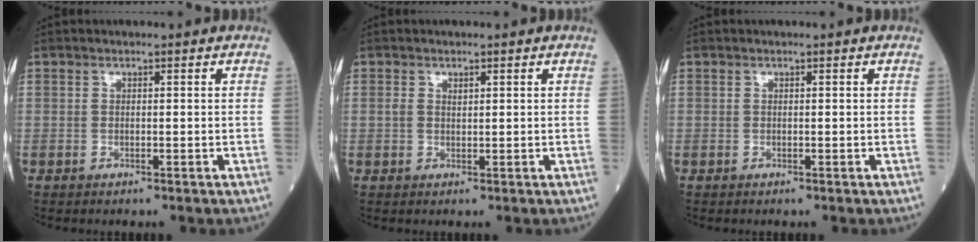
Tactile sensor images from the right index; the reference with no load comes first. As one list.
[{"total": 1.1, "force": [0.5, 0.5, 0.8], "torque": [-0.024, 0.008, 0.013]}, {"total": 0.0}]